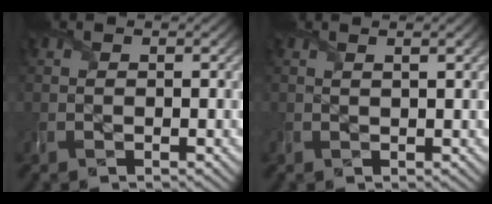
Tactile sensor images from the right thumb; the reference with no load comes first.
{"total": 1.4, "force": [0.7, 0.2, 1.2], "torque": [-0.025, 0.003, 0.010]}